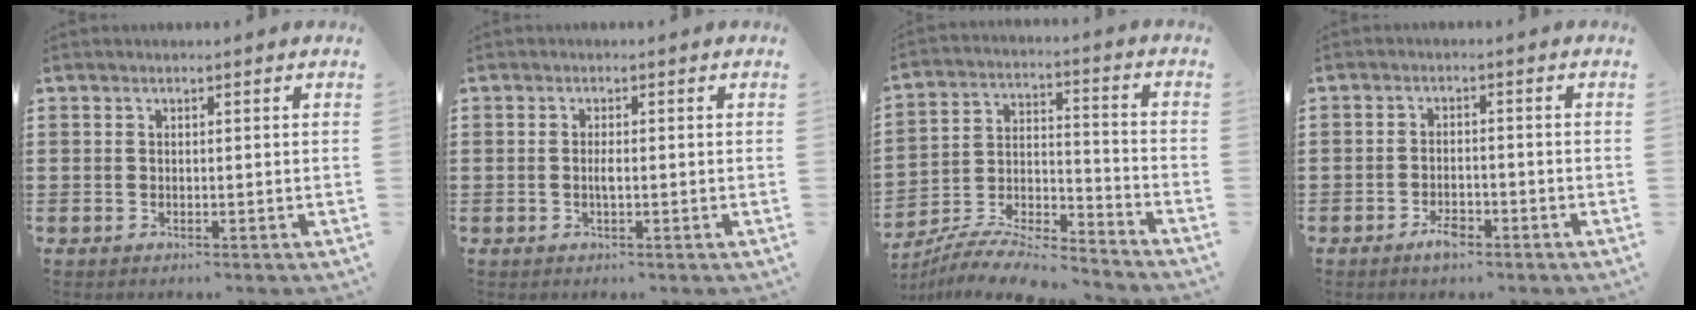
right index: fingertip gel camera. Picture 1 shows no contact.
{"total": 1.7, "force": [-0.2, 0.5, 1.6], "torque": [-0.030, 0.003, -0.006]}
{"total": 8.4, "force": [-7.9, 1.2, 2.8], "torque": [-0.054, 0.010, -0.158]}
{"total": 3.0, "force": [-1.8, 1.2, 2.1], "torque": [-0.036, 0.003, -0.034]}